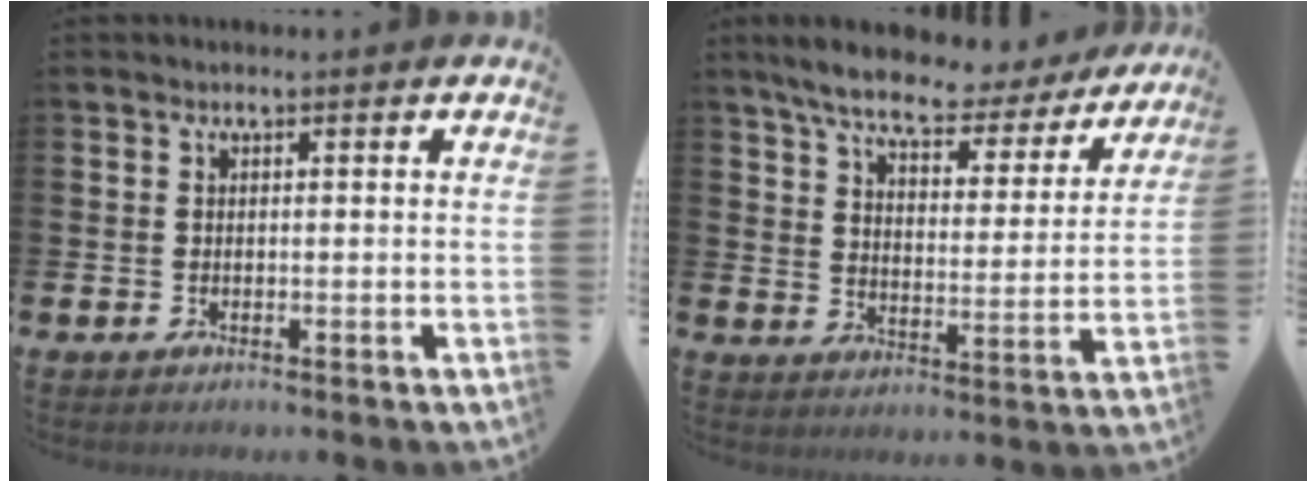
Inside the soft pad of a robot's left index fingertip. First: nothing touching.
{"total": 7.9, "force": [7.0, 1.6, 3.2], "torque": [-0.090, -0.045, 0.118]}